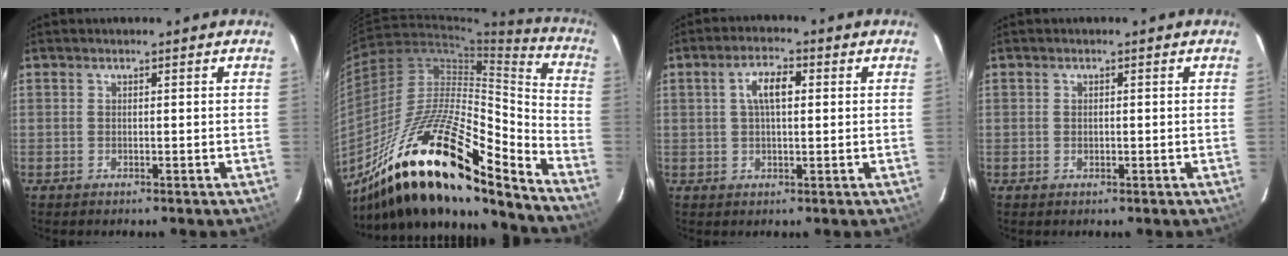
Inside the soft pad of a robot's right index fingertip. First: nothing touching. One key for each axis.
{"total": 25.6, "fx": -17.2, "fy": 6.4, "fz": 17.9, "tx": -0.311, "ty": -0.021, "tz": -0.308}
{"total": 5.2, "fx": 1.1, "fy": 2.1, "fz": 4.6, "tx": -0.086, "ty": 0.015, "tz": 0.020}
{"total": 0.7, "fx": -0.1, "fy": 0.5, "fz": 0.4, "tx": -0.005, "ty": 0.000, "tz": 0.000}